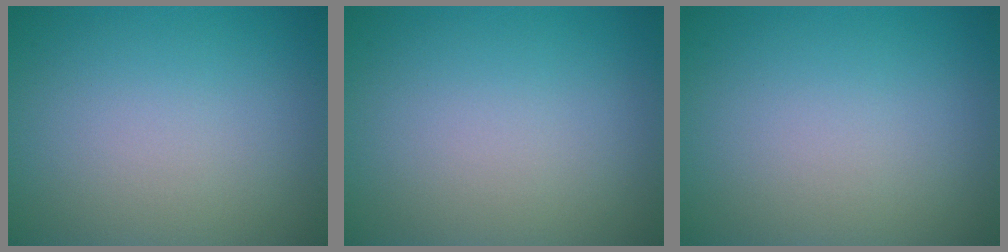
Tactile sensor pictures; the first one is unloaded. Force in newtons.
{"total": 0.0}
{"total": 0.0}